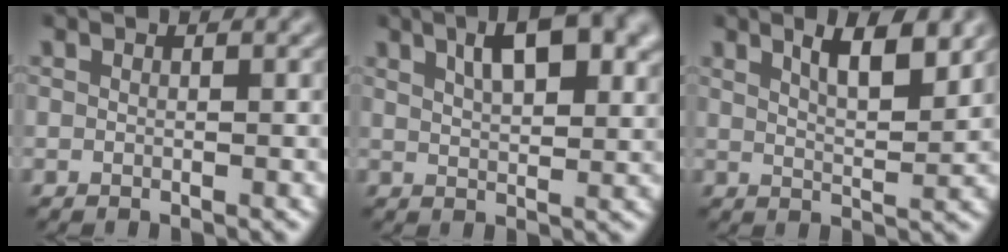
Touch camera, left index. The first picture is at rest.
{"total": 7.1, "force": [3.4, 2.8, 5.6], "torque": [-0.085, 0.012, 0.051]}
{"total": 4.6, "force": [2.5, 1.4, 3.6], "torque": [-0.051, -0.001, 0.040]}